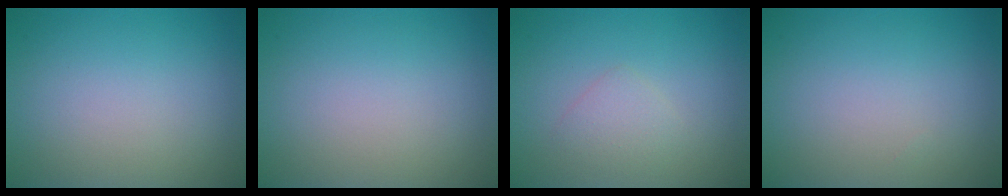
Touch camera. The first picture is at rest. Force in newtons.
{"total": 0.0}
{"total": 1.6, "press": 1.6, "slide": 0.1}
{"total": 0.0}